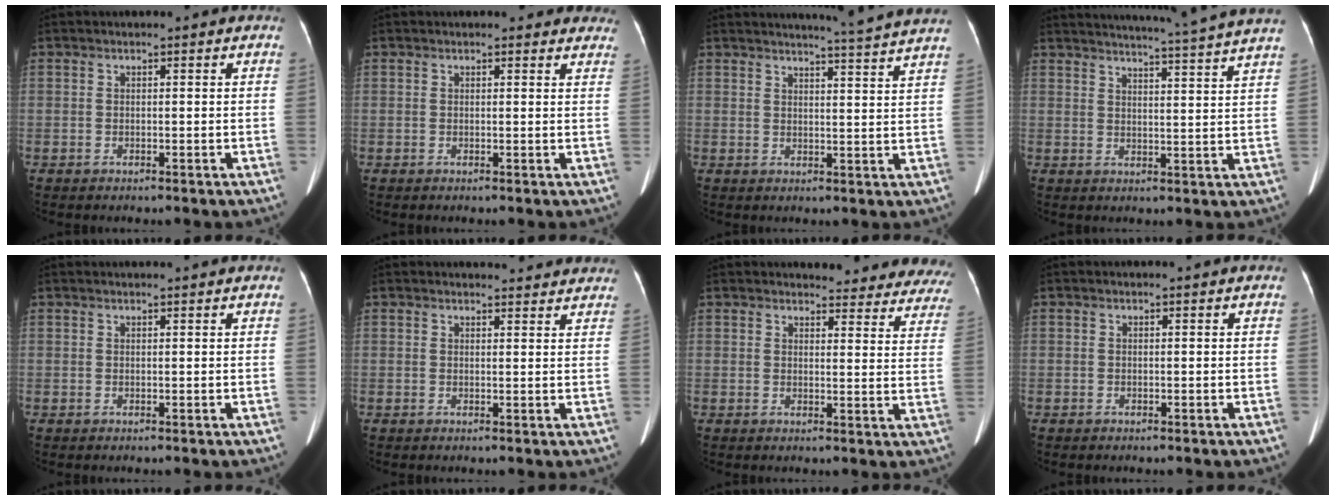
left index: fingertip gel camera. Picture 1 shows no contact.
{"total": 6.5, "force": [6.0, 2.2, 1.6], "torque": [0.003, -0.001, 0.045]}
{"total": 9.7, "force": [9.1, -1.9, 2.7], "torque": [-0.043, -0.031, 0.099]}
{"total": 17.8, "force": [16.5, -2.1, 6.4], "torque": [-0.112, -0.047, 0.201]}
{"total": 2.5, "force": [2.4, -0.2, 0.8], "torque": [-0.010, 0.018, 0.031]}
{"total": 7.4, "force": [7.2, 1.5, 1.4], "torque": [-0.003, 0.004, 0.062]}
{"total": 18.2, "force": [17.4, 4.2, 3.1], "torque": [0.003, -0.078, 0.166]}
{"total": 0.0}